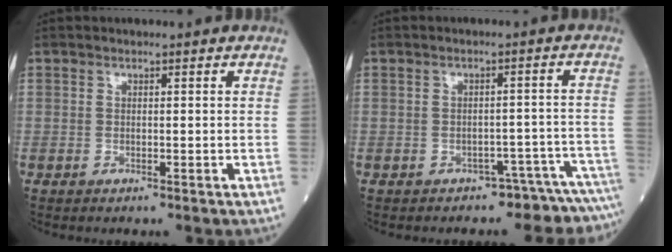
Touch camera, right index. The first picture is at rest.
{"total": 7.4, "force": [-7.2, 1.7, 0.2], "torque": [0.019, 0.043, -0.073]}